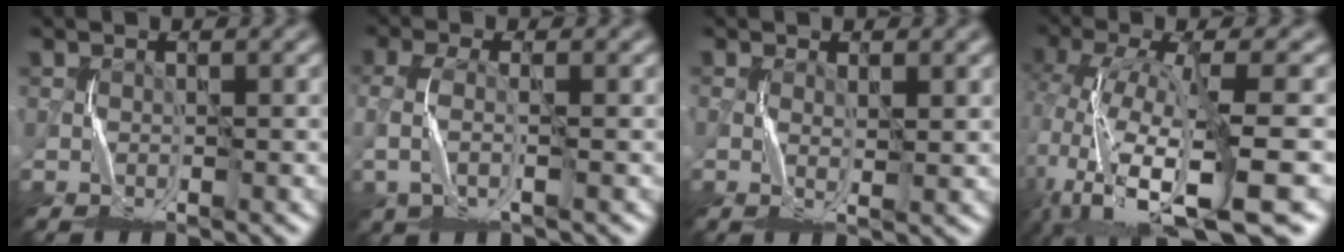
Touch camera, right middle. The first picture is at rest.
{"total": 2.4, "force": [-0.8, 0.6, 2.1], "torque": [-0.054, -0.002, -0.019]}
{"total": 1.0, "force": [0.1, 0.1, 1.0], "torque": [-0.019, 0.000, 0.001]}
{"total": 13.9, "force": [-4.2, 3.1, 12.9], "torque": [-0.257, -0.014, -0.050]}